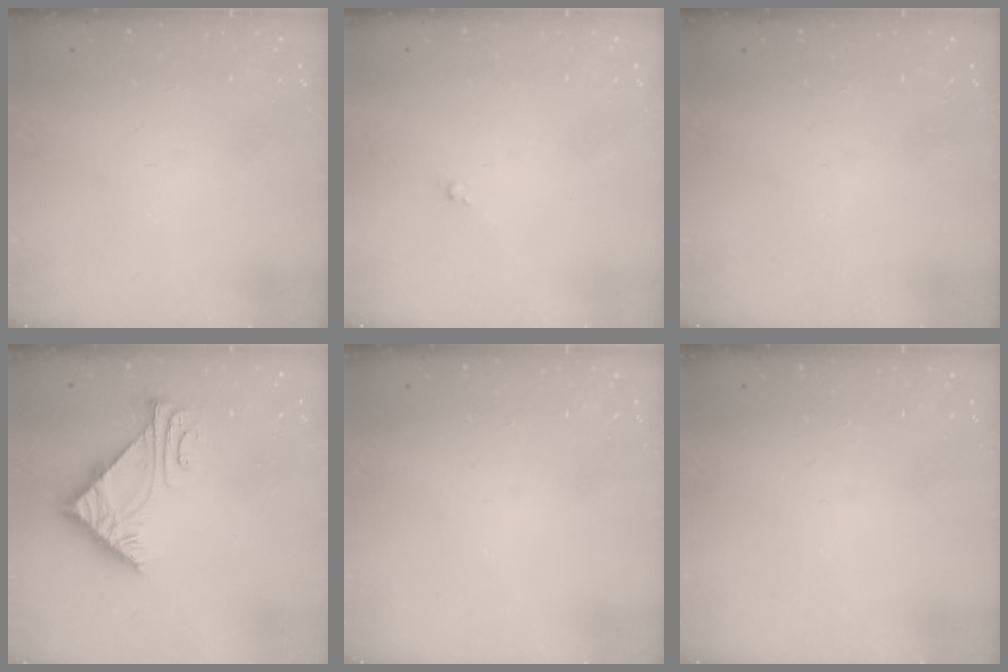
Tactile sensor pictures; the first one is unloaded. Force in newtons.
{"total": 0.0}
{"total": 0.0}
{"total": 7.4, "press": 7.4, "slide": 0.3}
{"total": 0.0}
{"total": 0.0}